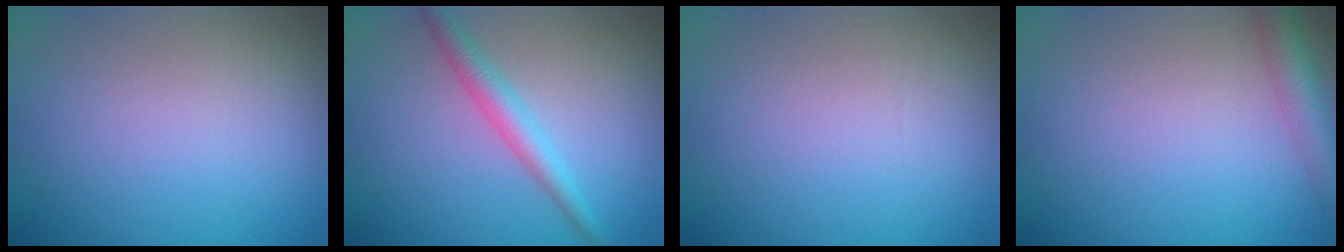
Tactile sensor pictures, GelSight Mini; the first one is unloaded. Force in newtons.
{"total": 2.7, "press": 2.7, "slide": 0.1}
{"total": 0.0}
{"total": 3.3, "press": 3.3, "slide": 0.1}